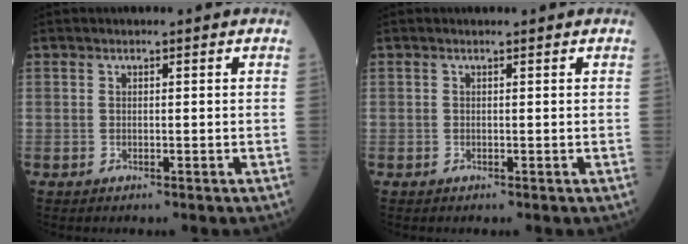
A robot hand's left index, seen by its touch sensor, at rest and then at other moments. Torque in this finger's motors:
{"motor_torque": [-0.17, 0.10, -0.43, -0.10]}